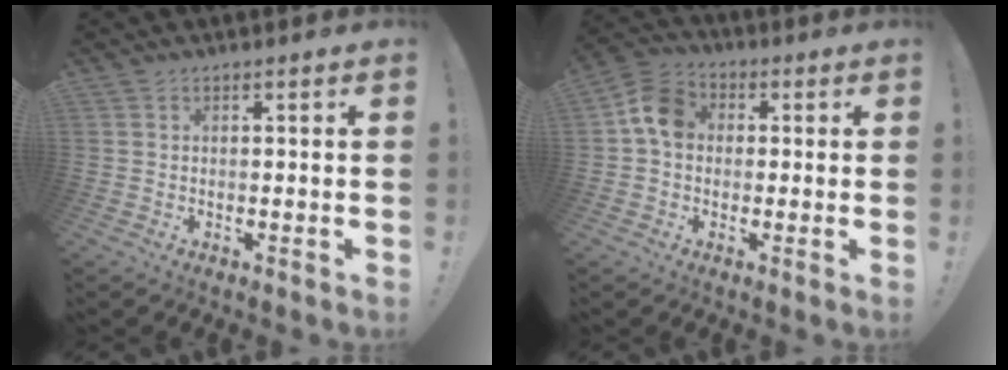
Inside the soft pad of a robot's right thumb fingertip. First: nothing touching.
{"total": 9.7, "force": [1.1, 7.4, 6.1], "torque": [-0.098, 0.018, 0.027]}